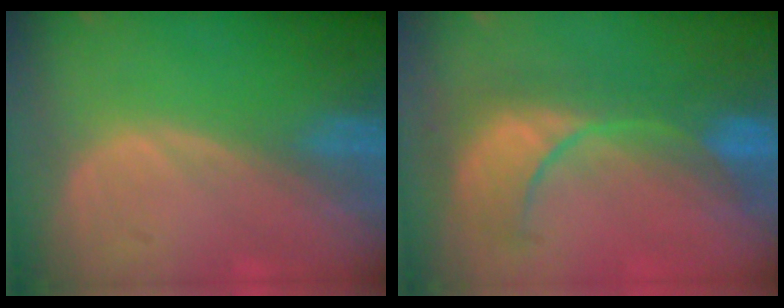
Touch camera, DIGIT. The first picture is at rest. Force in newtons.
{"total": 8.8, "press": 8.8, "slide": 0.5}